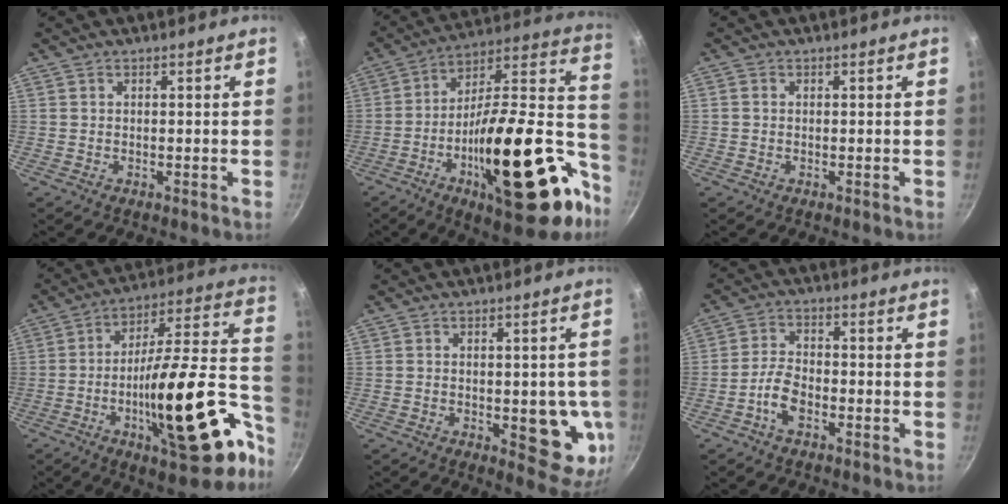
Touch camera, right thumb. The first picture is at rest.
{"total": 34.0, "force": [-8.2, 14.0, 29.8], "torque": [-0.425, 0.040, -0.120]}
{"total": 0.8, "force": [0.0, 0.7, 0.3], "torque": [-0.005, 0.003, -0.002]}
{"total": 29.3, "force": [-8.9, 9.7, 26.2], "torque": [-0.346, 0.037, -0.132]}
{"total": 11.2, "force": [-1.6, 5.2, 9.8], "torque": [-0.076, -0.013, -0.019]}
{"total": 5.8, "force": [-2.8, 3.0, 4.1], "torque": [-0.076, 0.027, -0.057]}